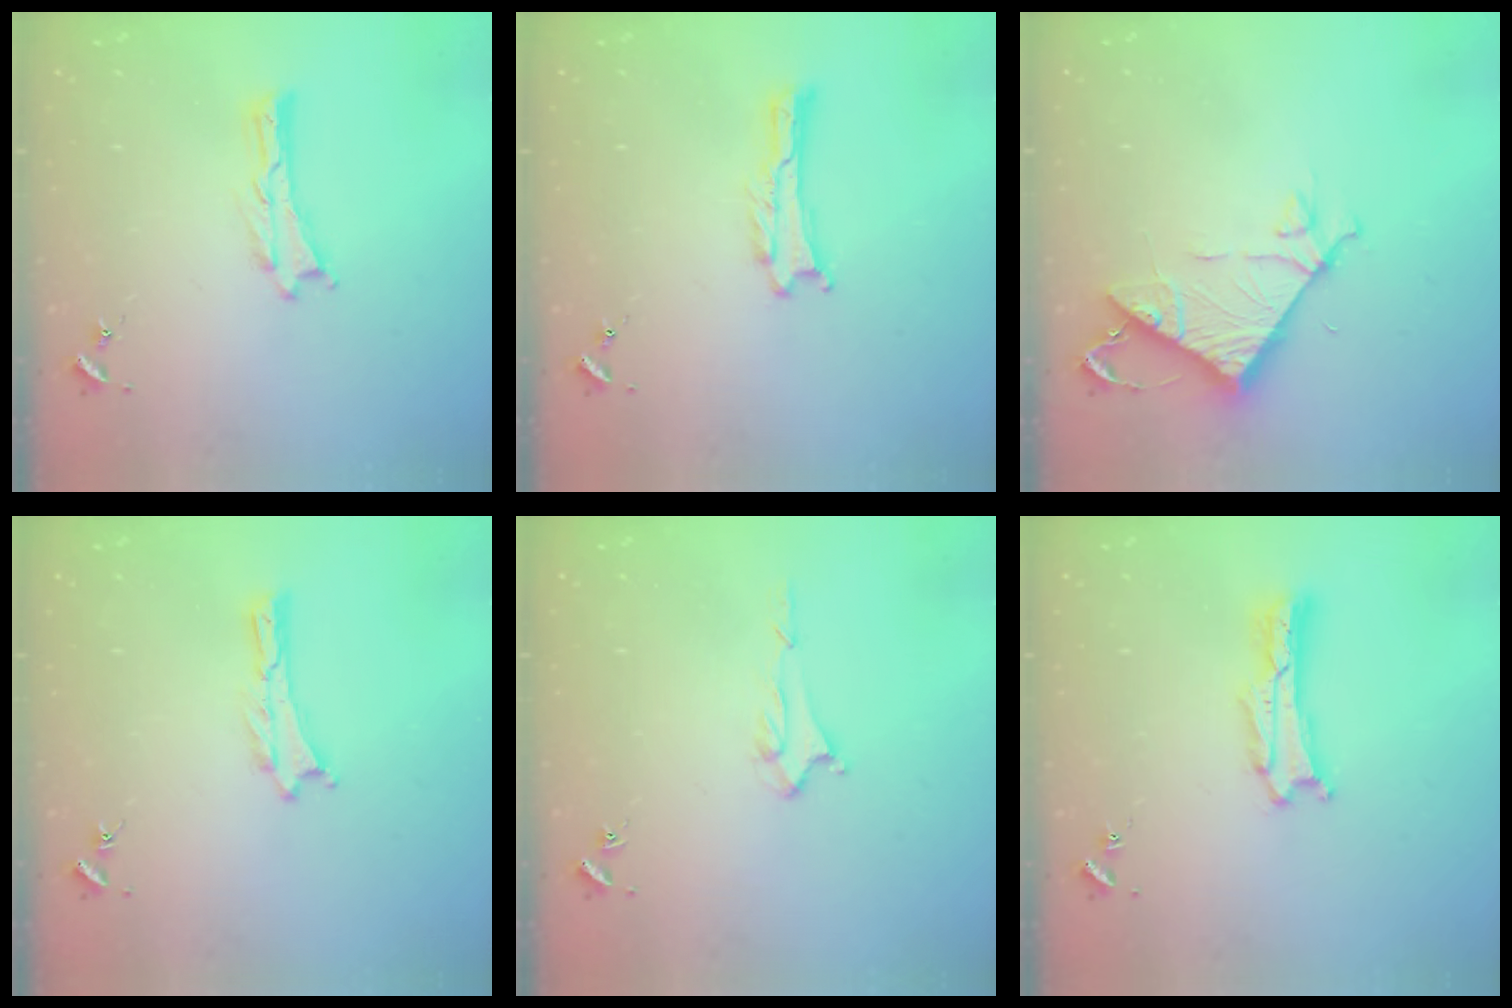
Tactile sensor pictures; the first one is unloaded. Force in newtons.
{"total": 0.0}
{"total": 7.9, "press": 7.8, "slide": 0.6}
{"total": 0.0}
{"total": 1.7, "press": 1.6, "slide": 0.4}
{"total": 1.4, "press": 1.4, "slide": 0.0}